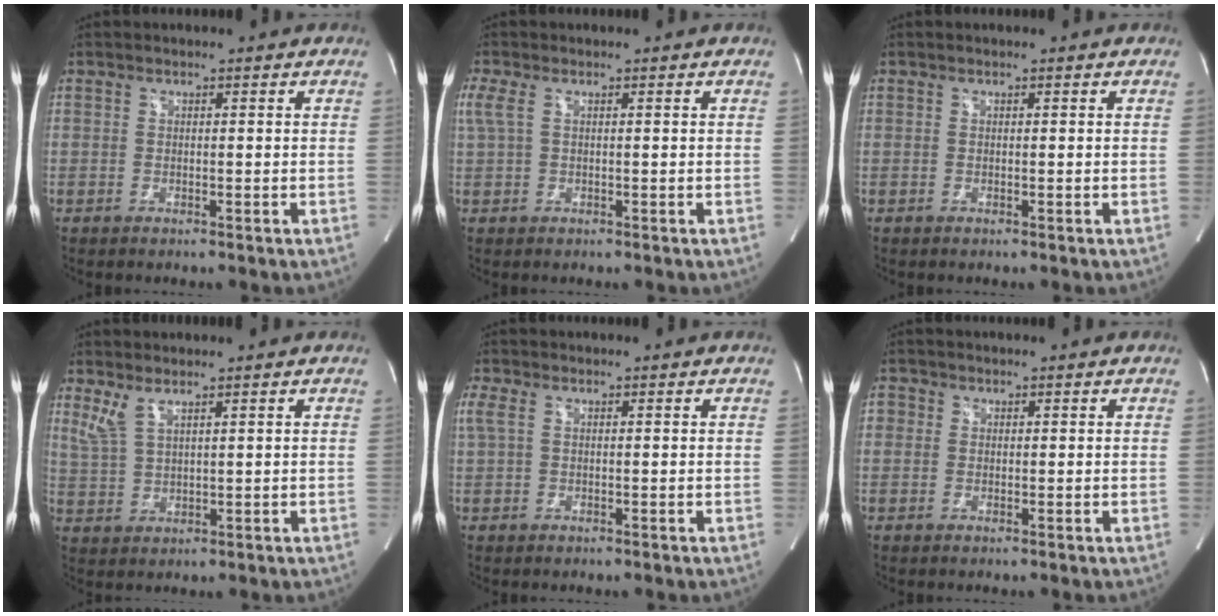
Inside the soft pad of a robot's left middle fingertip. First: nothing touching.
{"total": 2.7, "force": [1.0, 1.1, 2.2], "torque": [-0.075, 0.024, 0.030]}
{"total": 0.0}
{"total": 3.5, "force": [2.4, 0.8, 2.4], "torque": [-0.067, 0.002, 0.062]}
{"total": 2.0, "force": [0.4, 1.4, 1.4], "torque": [-0.044, 0.017, 0.010]}
{"total": 1.6, "force": [0.3, 1.6, 0.4], "torque": [0.004, 0.007, 0.003]}